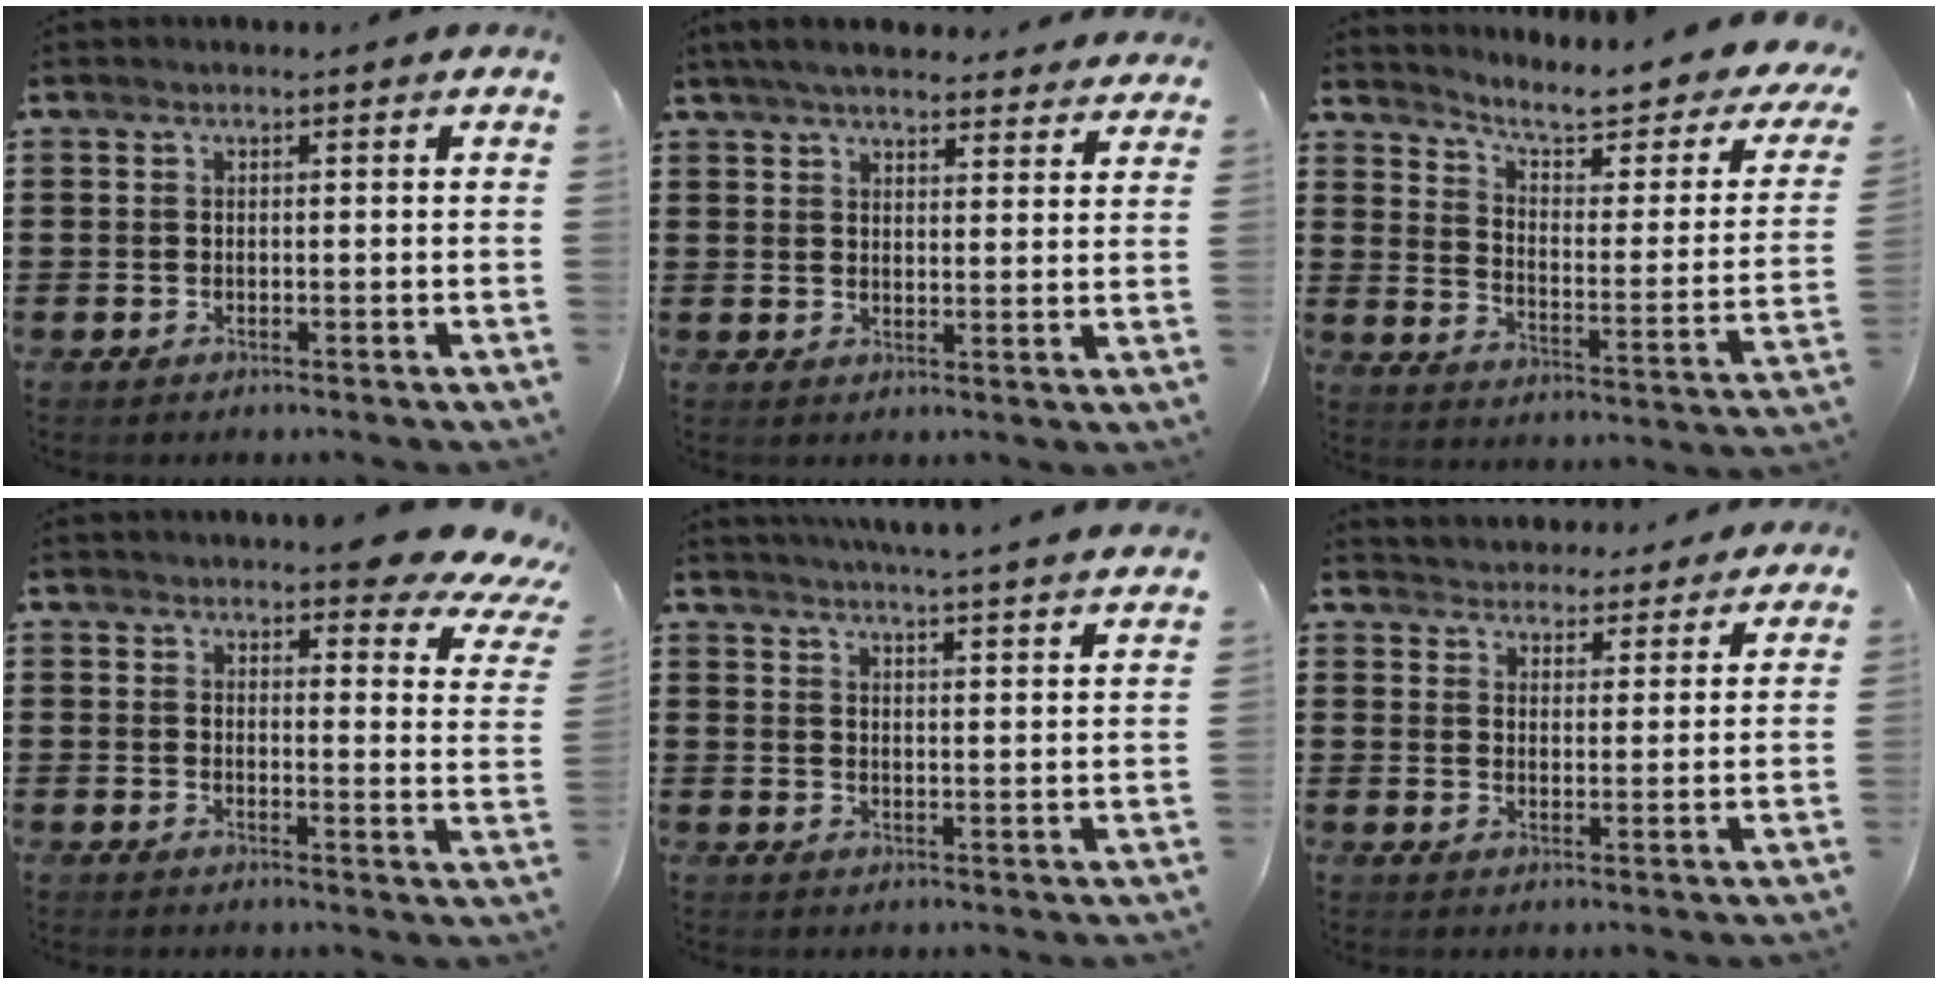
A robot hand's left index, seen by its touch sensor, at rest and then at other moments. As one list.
[{"total": 5.0, "force": [4.8, 0.6, 1.4], "torque": [-0.043, -0.013, 0.088]}, {"total": 5.7, "force": [4.3, 1.1, 3.6], "torque": [-0.077, -0.036, 0.063]}, {"total": 5.7, "force": [4.8, 1.0, 2.9], "torque": [-0.050, -0.025, 0.082]}, {"total": 4.5, "force": [4.3, -0.8, 0.7], "torque": [-0.031, -0.029, 0.074]}, {"total": 4.0, "force": [3.9, 0.5, -0.5], "torque": [-0.010, -0.022, 0.069]}]